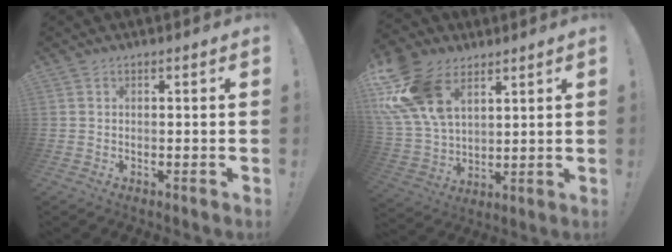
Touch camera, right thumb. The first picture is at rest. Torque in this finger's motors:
{"motor_torque": [1.70, 3.31, 0.58, 0.08, 0.40]}